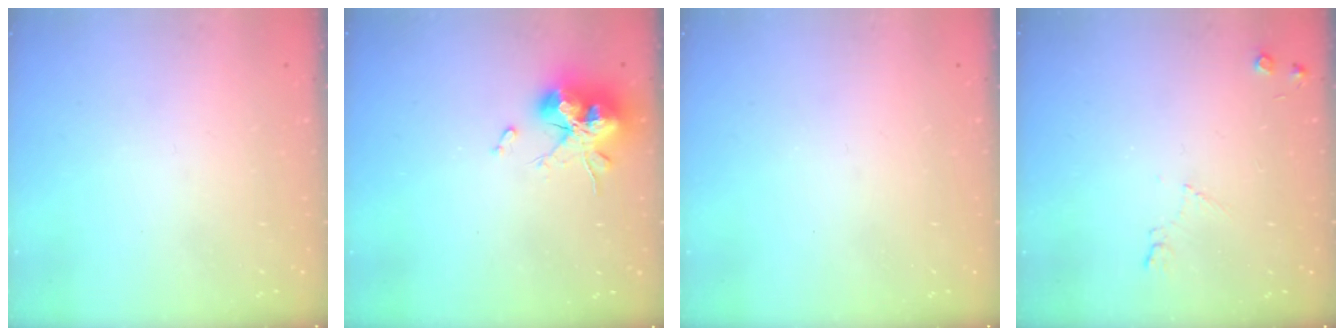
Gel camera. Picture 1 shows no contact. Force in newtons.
{"total": 16.7, "press": 16.6, "slide": 1.7}
{"total": 0.0}
{"total": 5.3, "press": 5.2, "slide": 1.1}